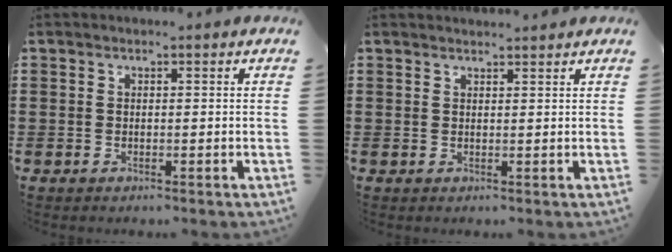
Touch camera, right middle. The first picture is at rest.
{"total": 1.2, "force": [1.2, 0.0, 0.1], "torque": [-0.004, 0.001, 0.023]}